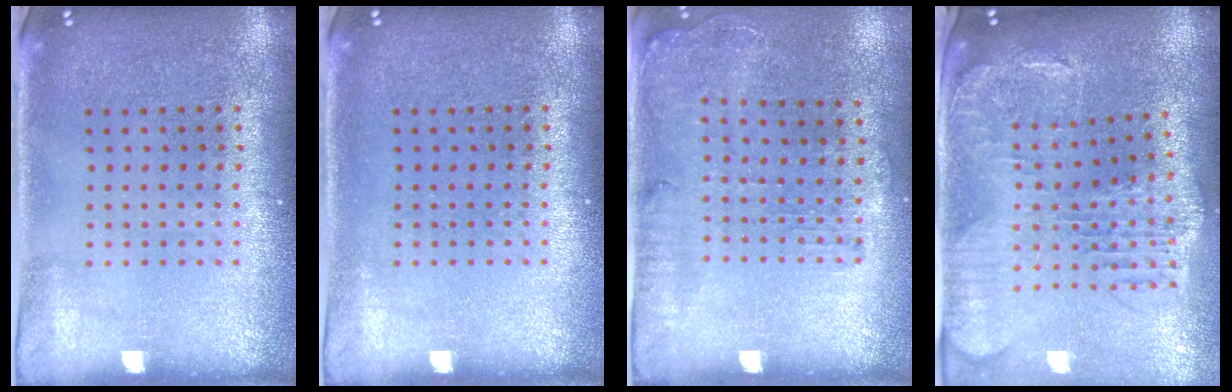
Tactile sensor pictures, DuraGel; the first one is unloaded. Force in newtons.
{"total": 0.0}
{"total": 1.3, "press": 1.2, "slide": 0.5}
{"total": 2.1, "press": 1.9, "slide": 0.9}